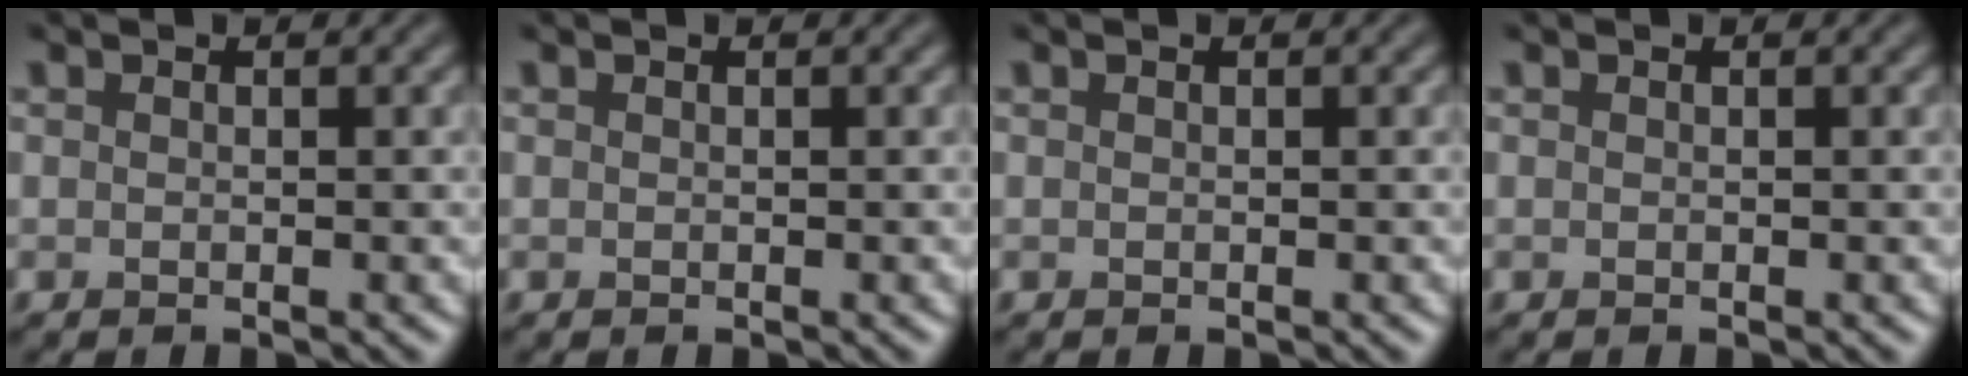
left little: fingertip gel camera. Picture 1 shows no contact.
{"total": 0.0}
{"total": 0.0}
{"total": 0.0}